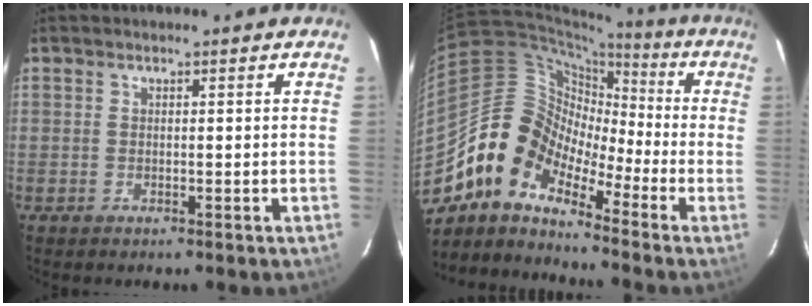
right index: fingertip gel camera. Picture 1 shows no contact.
{"total": 11.1, "force": [-7.8, 6.3, 4.7], "torque": [-0.075, 0.030, -0.178]}